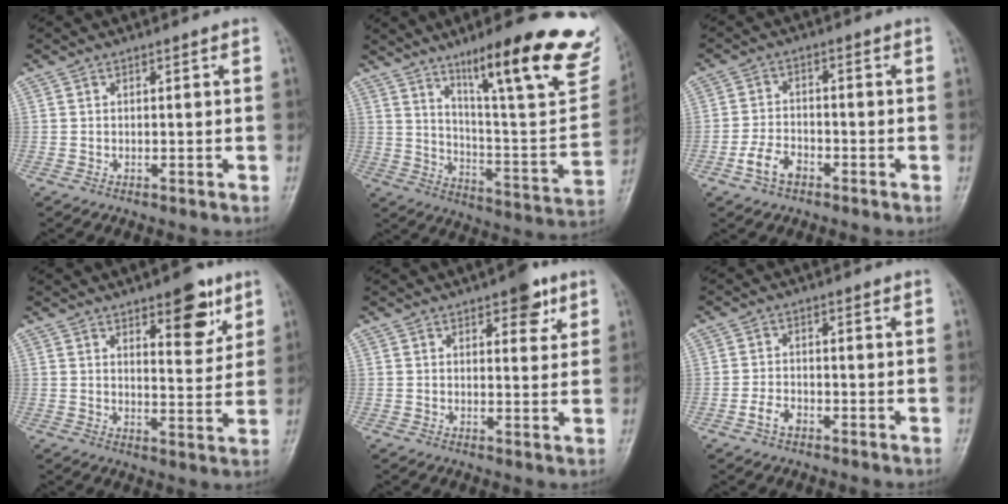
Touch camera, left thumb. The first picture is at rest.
{"total": 27.8, "force": [17.8, 5.4, 20.7], "torque": [-0.260, -0.076, 0.262]}
{"total": 5.1, "force": [-2.8, 3.1, 2.9], "torque": [-0.053, 0.019, -0.056]}
{"total": 9.6, "force": [5.5, 3.9, 6.8], "torque": [-0.065, -0.031, 0.076]}
{"total": 5.8, "force": [3.3, 2.6, 4.0], "torque": [-0.029, -0.013, 0.037]}
{"total": 3.0, "force": [-1.7, 1.8, 1.7], "torque": [-0.032, 0.012, -0.032]}